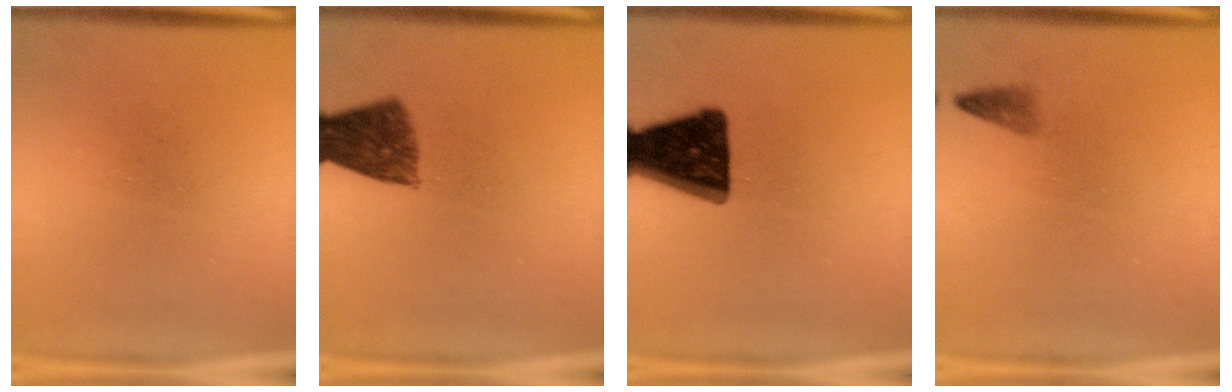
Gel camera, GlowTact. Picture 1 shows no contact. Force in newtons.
{"total": 8.3}
{"total": 16.6}
{"total": 1.2}